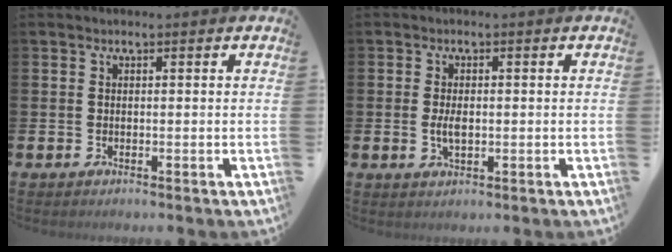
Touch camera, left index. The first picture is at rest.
{"total": 2.5, "force": [0.0, 1.2, 2.2], "torque": [-0.032, -0.001, -0.004]}